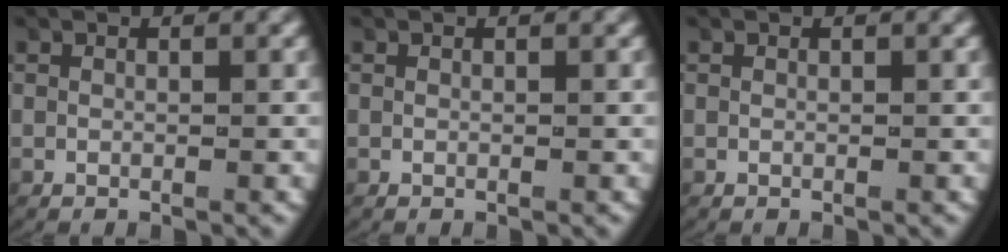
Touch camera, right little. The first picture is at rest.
{"total": 0.0}
{"total": 0.0}